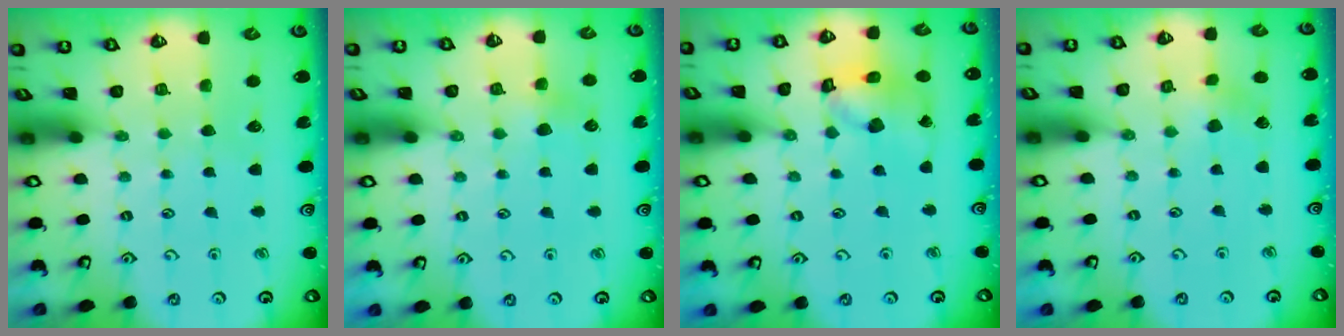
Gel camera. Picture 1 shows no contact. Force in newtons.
{"total": 2.9, "press": 2.9, "slide": 0.3}
{"total": 12.6, "press": 12.5, "slide": 1.5}
{"total": 2.7, "press": 2.7, "slide": 0.7}